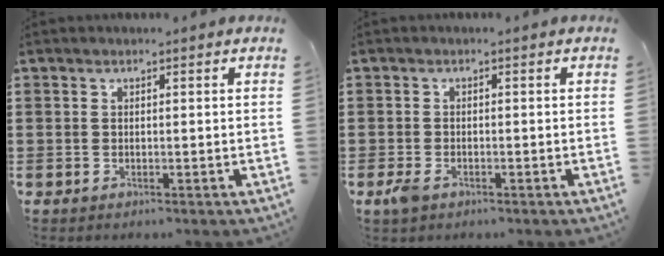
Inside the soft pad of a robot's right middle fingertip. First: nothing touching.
{"total": 3.1, "force": [-1.9, 1.3, 2.0], "torque": [-0.064, -0.006, -0.043]}